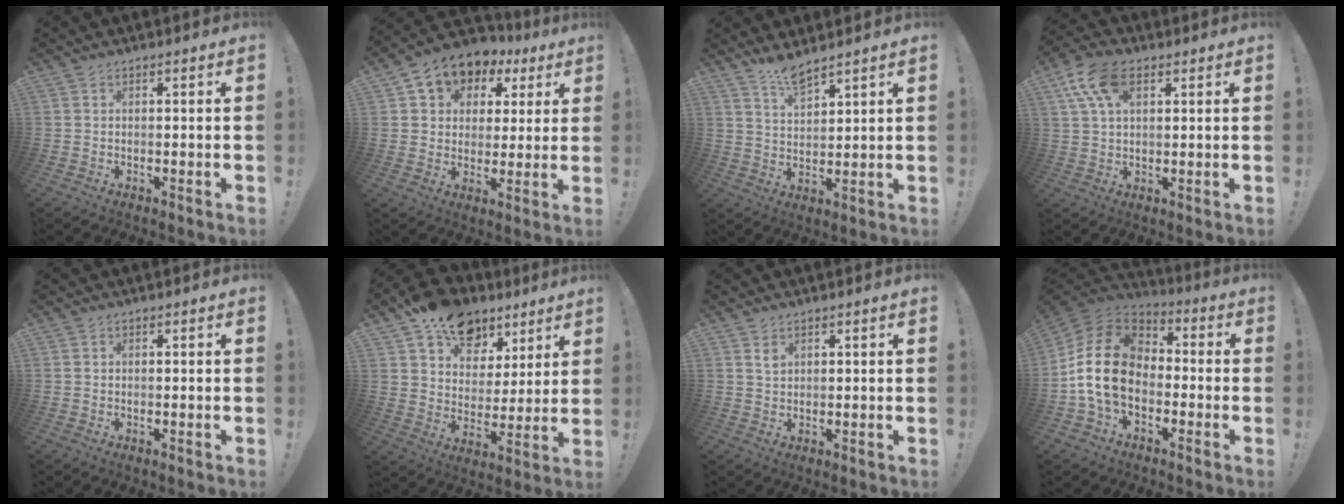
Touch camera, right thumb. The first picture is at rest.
{"total": 8.2, "force": [4.1, 6.5, 2.7], "torque": [-0.045, -0.031, 0.080]}
{"total": 6.7, "force": [5.9, 1.2, 2.9], "torque": [-0.048, -0.036, 0.105]}
{"total": 11.9, "force": [5.0, 6.9, 8.4], "torque": [-0.151, -0.002, 0.096]}
{"total": 0.0}
{"total": 15.0, "force": [10.2, 9.2, 6.0], "torque": [-0.094, -0.061, 0.186]}
{"total": 2.1, "force": [1.4, 1.3, 0.9], "torque": [-0.010, -0.005, 0.024]}
{"total": 17.9, "force": [-1.6, 12.4, 12.9], "torque": [-0.240, 0.030, -0.019]}